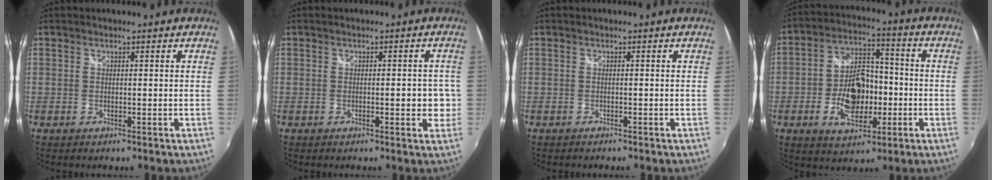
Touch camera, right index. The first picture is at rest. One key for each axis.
{"total": 4.2, "fx": -0.7, "fy": 1.9, "fz": 3.7, "tx": -0.039, "ty": 0.000, "tz": -0.007}
{"total": 0.9, "fx": -0.8, "fy": 0.3, "fz": 0.2, "tx": -0.008, "ty": -0.003, "tz": -0.013}
{"total": 13.0, "fx": -3.7, "fy": 7.5, "fz": 10.0, "tx": -0.192, "ty": 0.019, "tz": -0.055}